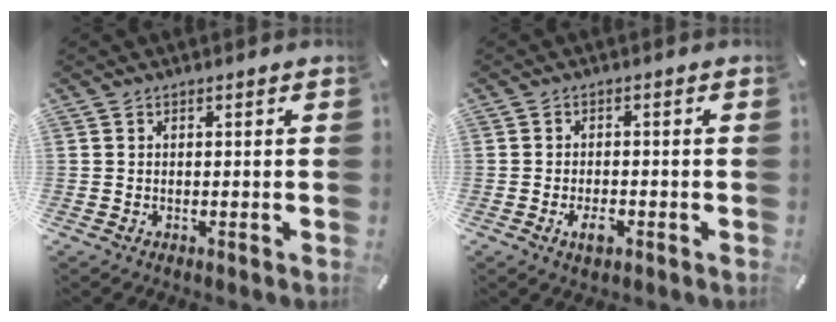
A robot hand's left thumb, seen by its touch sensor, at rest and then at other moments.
{"total": 3.8, "force": [-1.7, 2.0, 2.8], "torque": [-0.057, 0.004, -0.032]}